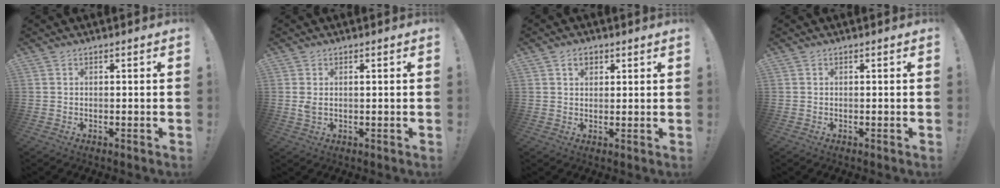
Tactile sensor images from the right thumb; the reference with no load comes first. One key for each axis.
{"total": 1.7, "fx": 0.5, "fy": 0.8, "fz": 1.4, "tx": -0.027, "ty": 0.002, "tz": 0.007}
{"total": 2.9, "fx": 1.4, "fy": 1.9, "fz": 1.6, "tx": -0.020, "ty": 0.001, "tz": 0.023}
{"total": 0.0}